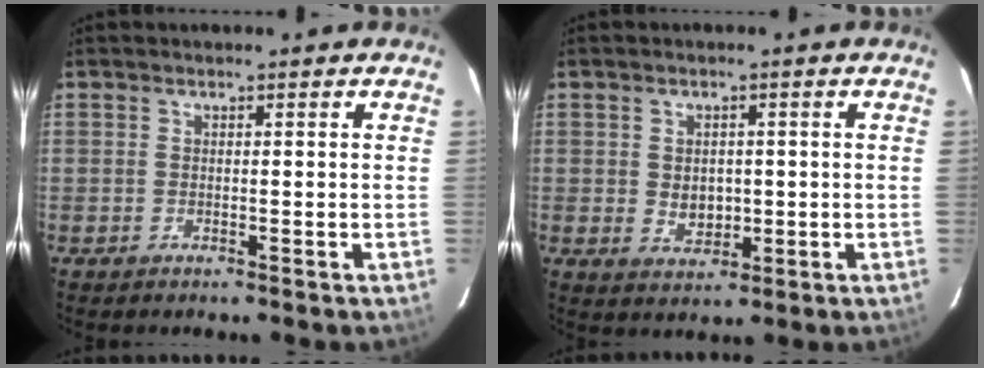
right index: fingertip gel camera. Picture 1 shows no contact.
{"total": 4.1, "force": [-0.1, 3.3, 2.5], "torque": [-0.041, 0.000, 0.006]}